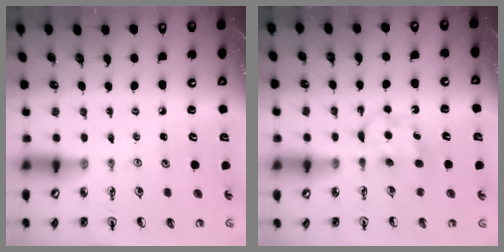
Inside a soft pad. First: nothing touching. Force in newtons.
{"total": 6.3, "press": 6.3, "slide": 0.6}